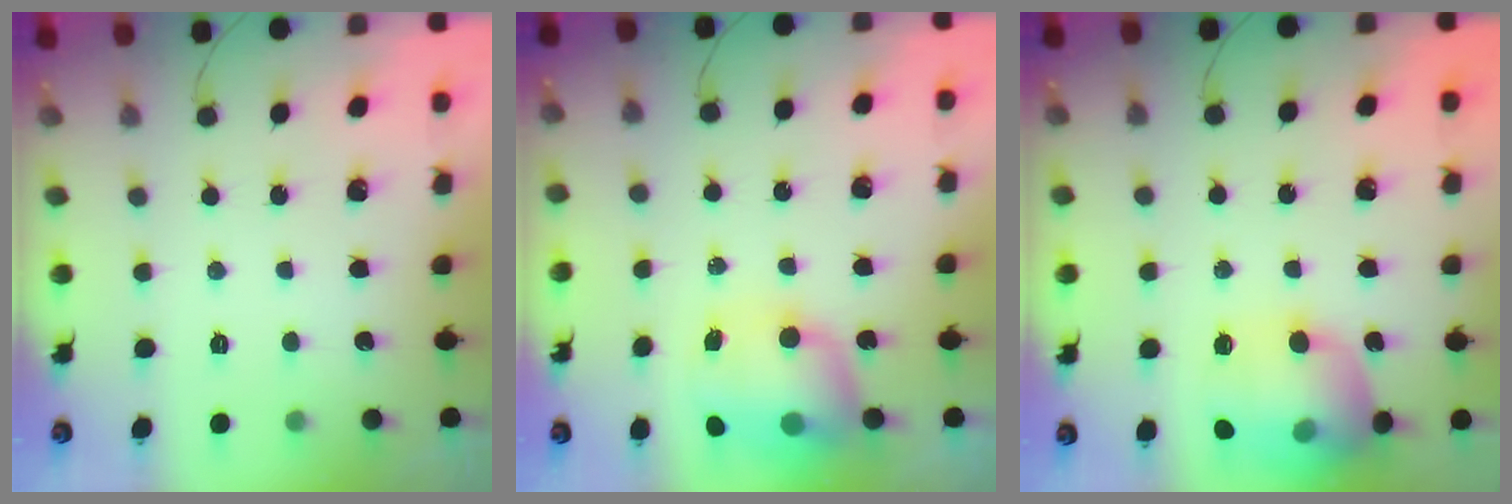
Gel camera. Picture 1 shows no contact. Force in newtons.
{"total": 10.3, "press": 10.0, "slide": 2.6}
{"total": 18.8, "press": 18.7, "slide": 1.6}